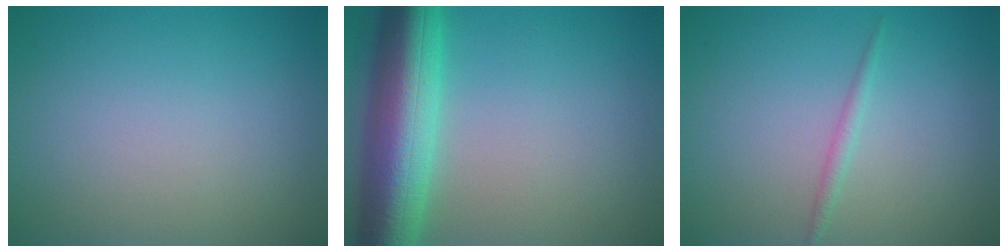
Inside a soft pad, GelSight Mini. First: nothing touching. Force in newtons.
{"total": 9.5, "press": 9.5, "slide": 0.1}
{"total": 1.0, "press": 1.0, "slide": 0.1}